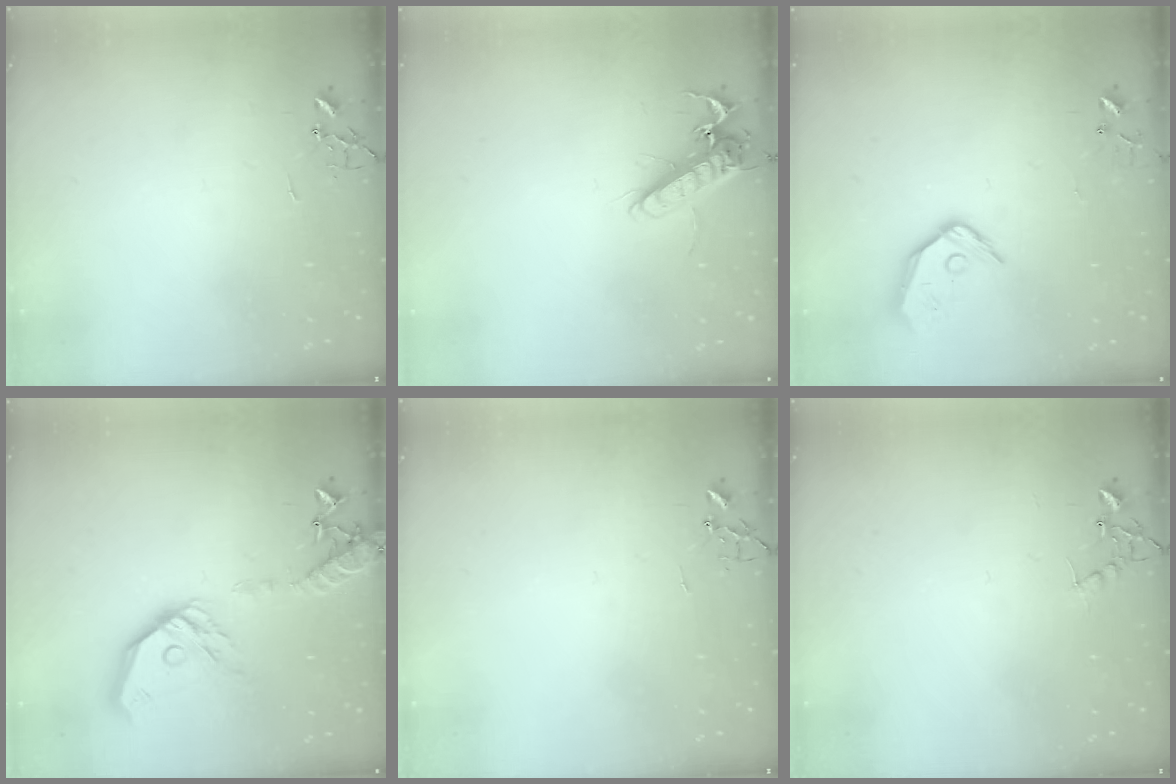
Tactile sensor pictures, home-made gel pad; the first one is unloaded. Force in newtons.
{"total": 12.8, "press": 12.6, "slide": 2.4}
{"total": 12.4, "press": 12.2, "slide": 2.1}
{"total": 17.9, "press": 17.7, "slide": 2.6}
{"total": 0.0}
{"total": 6.8, "press": 6.8, "slide": 0.3}